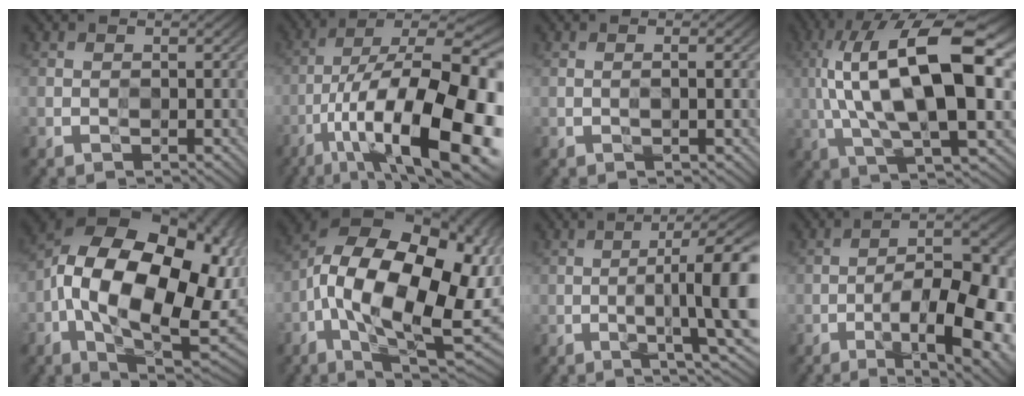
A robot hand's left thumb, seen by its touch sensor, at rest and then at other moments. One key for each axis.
{"total": 21.1, "fx": -7.5, "fy": 7.5, "fz": 18.2, "tx": -0.298, "ty": -0.011, "tz": -0.126}
{"total": 1.7, "fx": 0.0, "fy": 0.1, "fz": 1.7, "tx": -0.030, "ty": 0.001, "tz": -0.004}
{"total": 18.2, "fx": 2.5, "fy": 6.1, "fz": 17.0, "tx": -0.317, "ty": 0.030, "tz": 0.039}
{"total": 22.1, "fx": -0.9, "fy": 12.8, "fz": 18.1, "tx": -0.329, "ty": -0.031, "tz": 0.003}
{"total": 20.8, "fx": -2.7, "fy": 11.1, "fz": 17.4, "tx": -0.305, "ty": -0.018, "tz": -0.031}
{"total": 12.8, "fx": -1.0, "fy": 2.6, "fz": 12.5, "tx": -0.160, "ty": 0.009, "tz": -0.007}
{"total": 16.5, "fx": -6.2, "fy": 5.7, "fz": 14.2, "tx": -0.201, "ty": 0.005, "tz": -0.083}